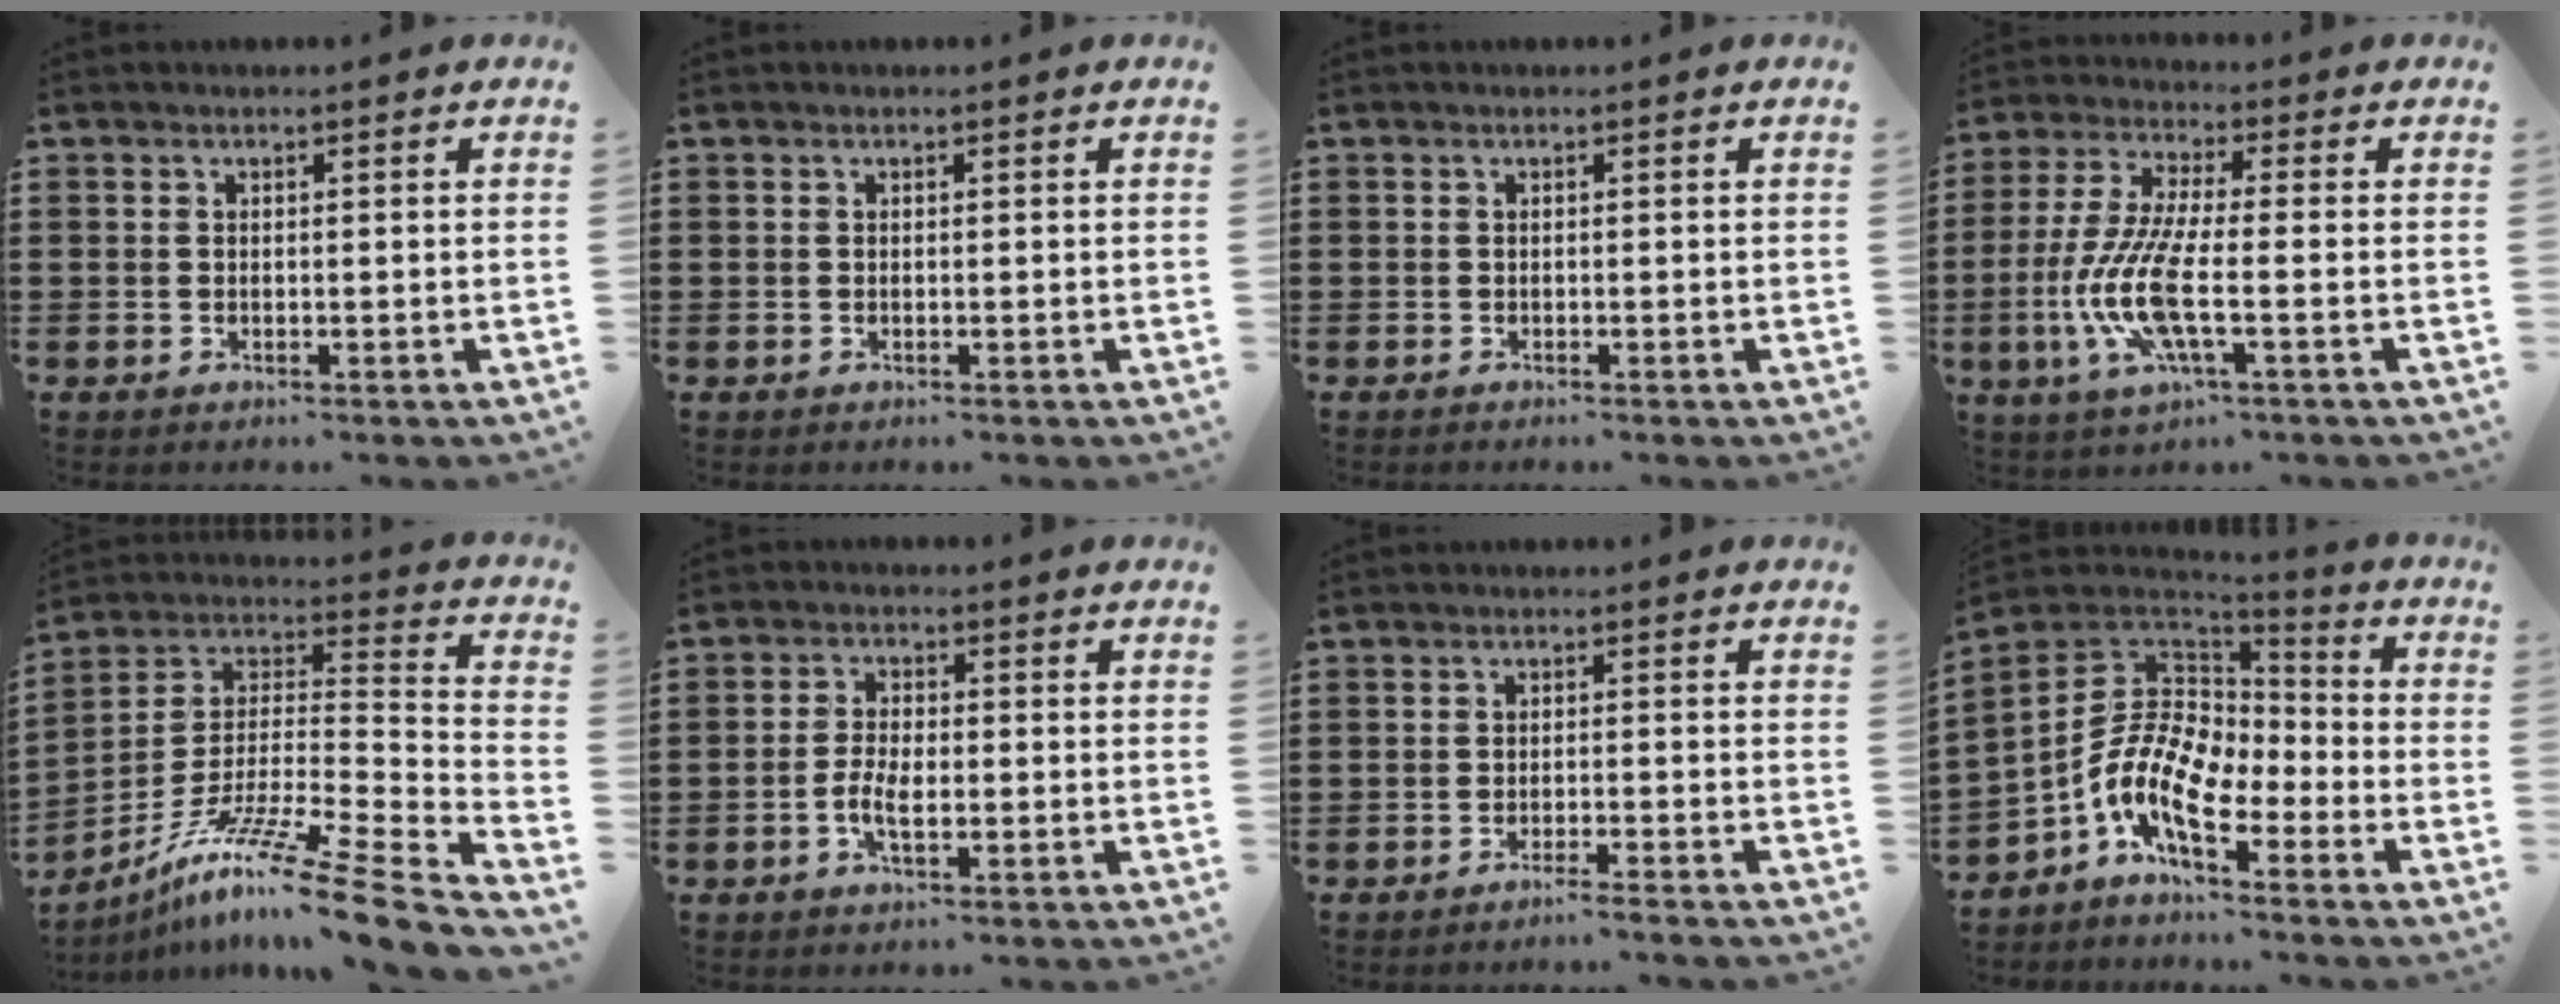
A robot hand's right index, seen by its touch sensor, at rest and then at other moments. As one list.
[{"total": 0.0}, {"total": 0.0}, {"total": 11.0, "force": [-3.1, 2.9, 10.1], "torque": [-0.237, -0.024, -0.064]}, {"total": 13.7, "force": [-10.7, -0.4, 8.6], "torque": [-0.144, 0.011, -0.197]}, {"total": 4.2, "force": [-1.4, 1.9, 3.5], "torque": [-0.082, 0.000, -0.031]}, {"total": 1.8, "force": [-1.6, -0.4, 0.7], "torque": [-0.012, 0.001, -0.031]}, {"total": 11.9, "force": [-4.7, 6.6, 8.7], "torque": [-0.212, 0.002, -0.100]}]